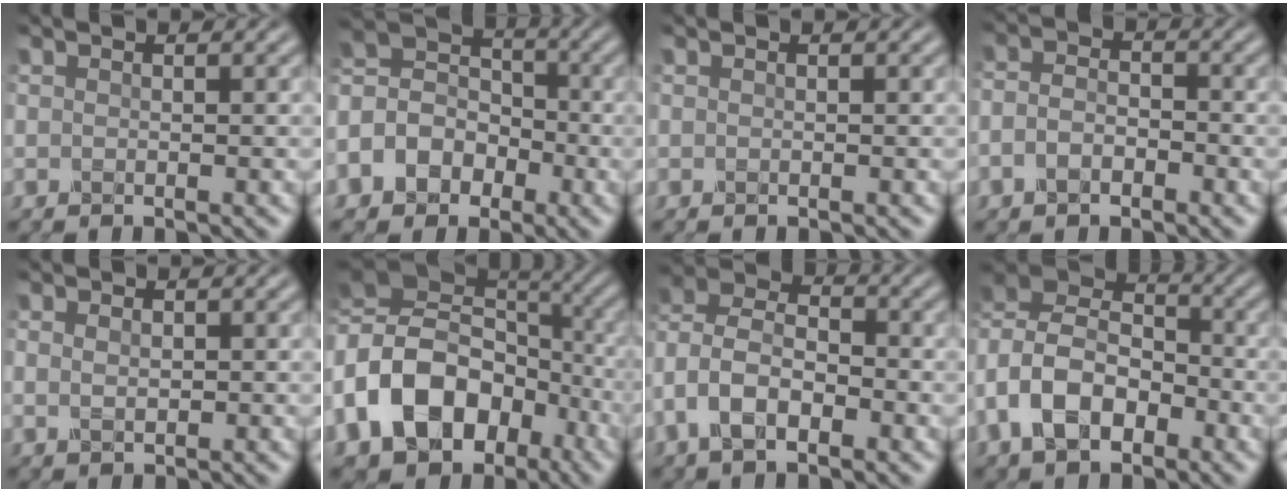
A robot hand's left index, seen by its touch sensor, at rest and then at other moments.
{"total": 6.5, "force": [-2.8, 5.2, 2.7], "torque": [-0.052, 0.011, -0.068]}
{"total": 0.0}
{"total": 2.4, "force": [-1.2, 1.5, 1.5], "torque": [-0.031, 0.005, -0.031]}
{"total": 1.4, "force": [0.3, 1.0, 0.9], "torque": [-0.014, 0.004, 0.006]}
{"total": 15.1, "force": [-4.3, 11.4, 9.0], "torque": [-0.190, -0.009, -0.081]}
{"total": 6.6, "force": [-2.1, 4.1, 4.7], "torque": [-0.095, 0.012, -0.052]}
{"total": 10.0, "force": [-3.1, 7.0, 6.4], "torque": [-0.118, 0.011, -0.074]}